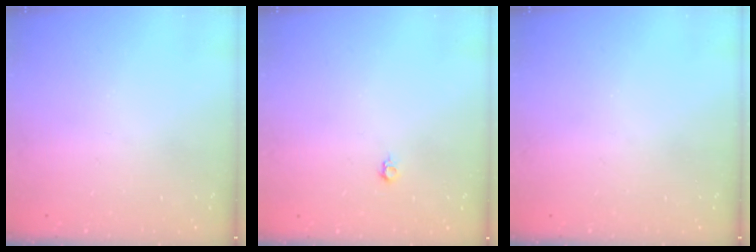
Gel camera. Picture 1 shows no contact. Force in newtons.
{"total": 4.0, "press": 4.0, "slide": 0.6}
{"total": 0.0}